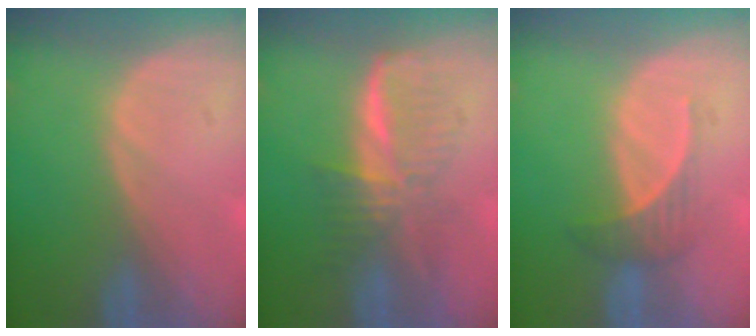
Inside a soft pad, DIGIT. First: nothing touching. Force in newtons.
{"total": 6.2, "press": 6.2, "slide": 0.7}
{"total": 3.2, "press": 3.1, "slide": 0.9}